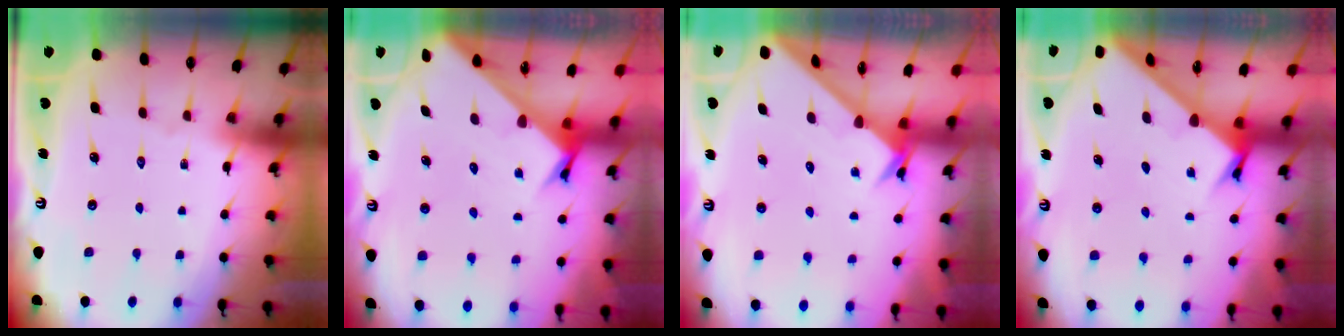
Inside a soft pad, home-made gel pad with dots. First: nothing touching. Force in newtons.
{"total": 2.6, "press": 2.6, "slide": 0.2}
{"total": 2.6, "press": 2.6, "slide": 0.2}
{"total": 2.5, "press": 2.5, "slide": 0.2}